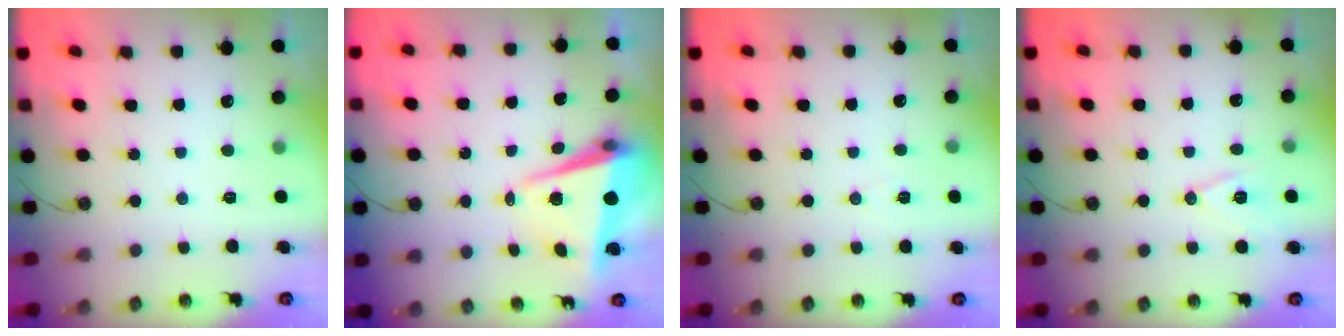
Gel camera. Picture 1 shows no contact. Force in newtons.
{"total": 6.6, "press": 6.4, "slide": 1.5}
{"total": 5.9, "press": 3.8, "slide": 4.5}
{"total": 9.6, "press": 9.0, "slide": 3.5}